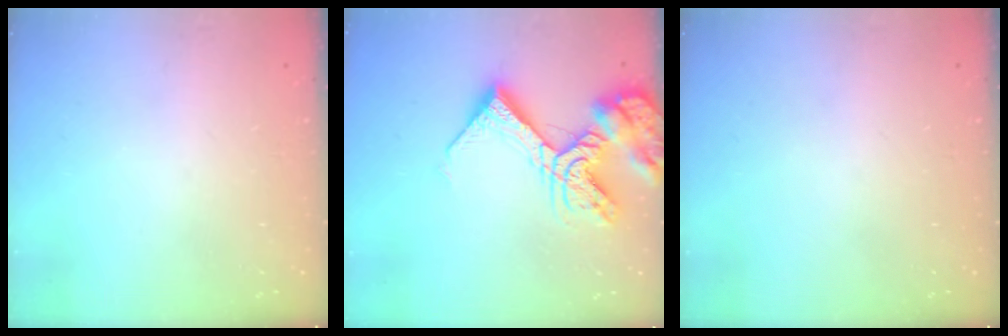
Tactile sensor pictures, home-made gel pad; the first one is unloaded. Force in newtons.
{"total": 16.2, "press": 16.1, "slide": 2.4}
{"total": 0.0}